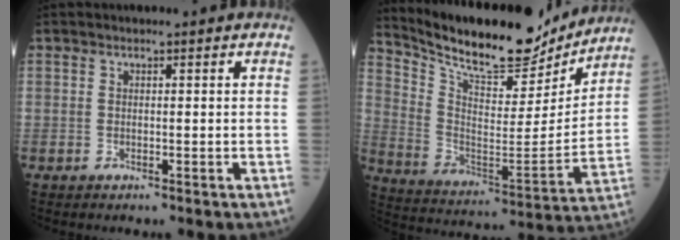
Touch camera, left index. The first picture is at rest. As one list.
[{"total": 19.3, "force": [17.5, 4.9, 6.5], "torque": [-0.129, -0.021, 0.276]}]